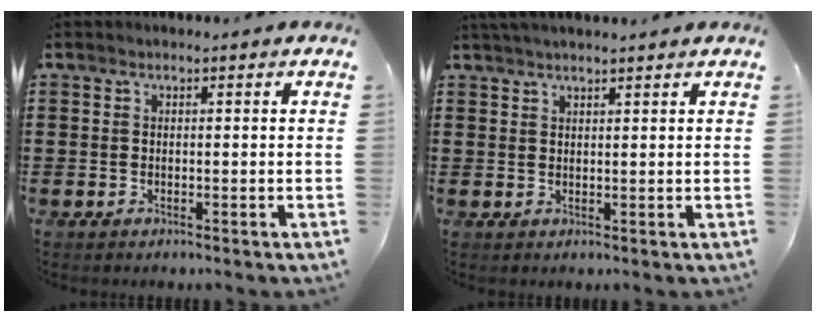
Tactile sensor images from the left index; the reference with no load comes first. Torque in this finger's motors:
{"motor_torque": [1.23, -0.91, 1.04, 0.11]}